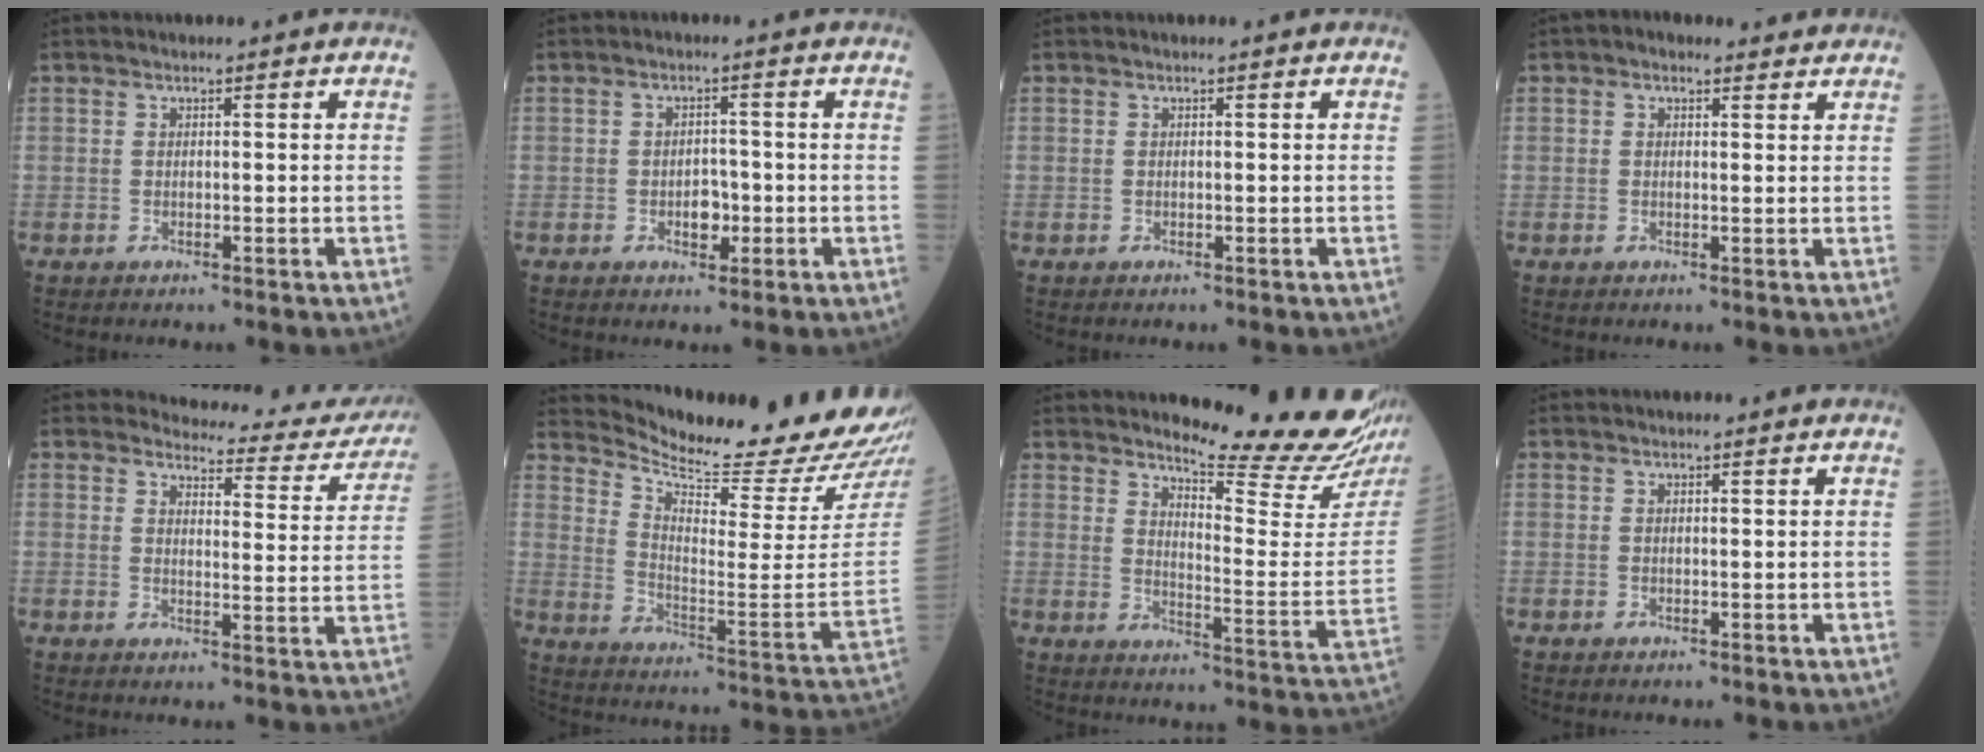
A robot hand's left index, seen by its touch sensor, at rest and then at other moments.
{"total": 2.8, "force": [-0.8, 1.7, 2.1], "torque": [-0.029, 0.005, -0.010]}
{"total": 0.0}
{"total": 3.1, "force": [2.4, 1.4, 1.3], "torque": [-0.018, 0.023, 0.028]}
{"total": 13.0, "force": [12.8, 1.9, 0.6], "torque": [0.011, -0.065, 0.127]}
{"total": 22.7, "force": [21.5, -0.3, 7.2], "torque": [-0.138, -0.123, 0.292]}
{"total": 18.4, "force": [16.6, 0.0, 7.8], "torque": [-0.118, -0.109, 0.205]}
{"total": 1.2, "force": [1.2, 0.0, 0.3], "torque": [-0.010, 0.006, 0.016]}